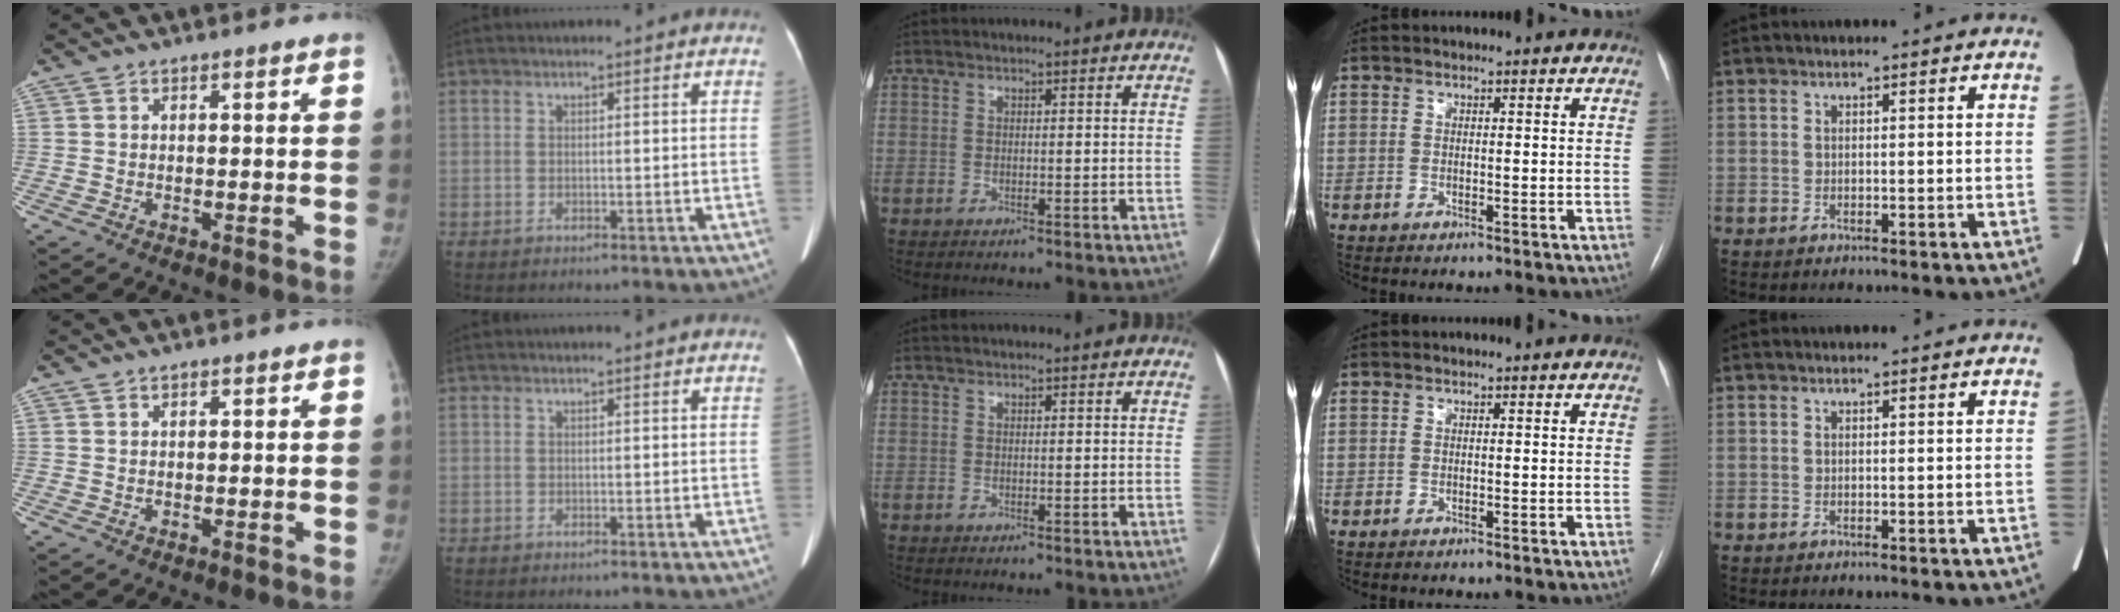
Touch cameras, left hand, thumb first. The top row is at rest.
{"thumb": {"total": 0.9, "force": [0.7, 0.5, 0.3], "torque": [0.000, -0.003, 0.009]}, "index": {"total": 0.6, "force": [0.5, 0.1, 0.1], "torque": [-0.004, 0.007, 0.002]}}